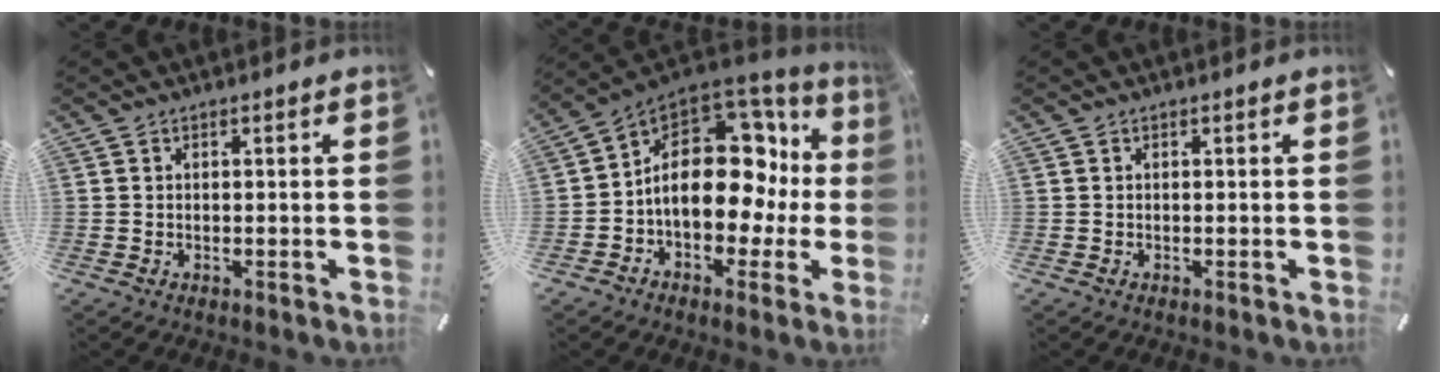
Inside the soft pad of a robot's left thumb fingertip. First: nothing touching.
{"total": 20.5, "force": [1.6, 13.7, 15.1], "torque": [-0.242, -0.015, 0.030]}
{"total": 0.0}